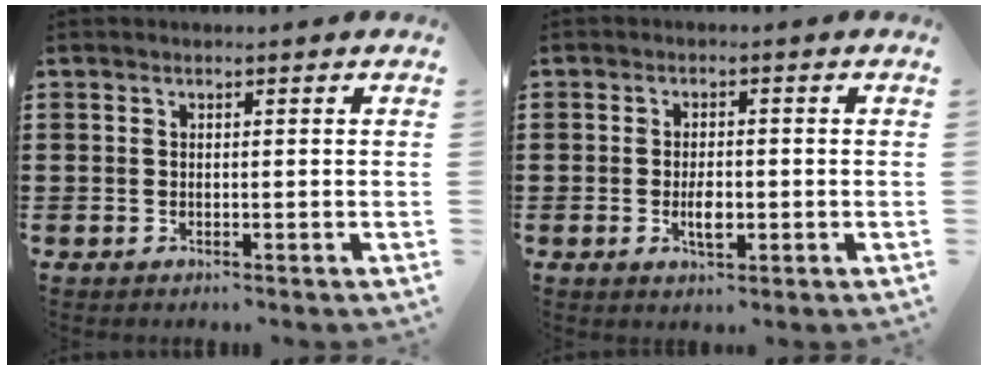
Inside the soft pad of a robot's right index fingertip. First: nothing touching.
{"total": 3.2, "force": [-0.7, 1.2, 2.8], "torque": [-0.060, -0.002, -0.014]}